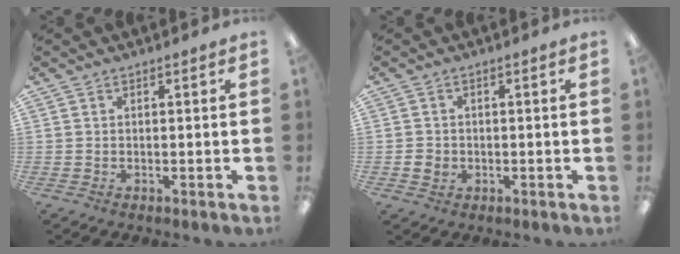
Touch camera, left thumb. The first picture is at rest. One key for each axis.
{"total": 2.4, "fx": -0.5, "fy": 2.2, "fz": 0.9, "tx": -0.014, "ty": 0.004, "tz": -0.011}